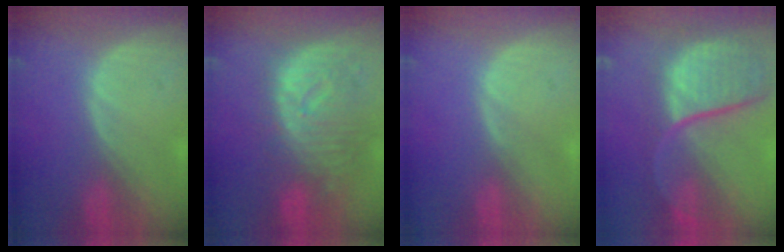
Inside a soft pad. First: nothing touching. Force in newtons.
{"total": 10.7, "press": 9.4, "slide": 4.9}
{"total": 0.0}
{"total": 12.0, "press": 9.9, "slide": 6.9}